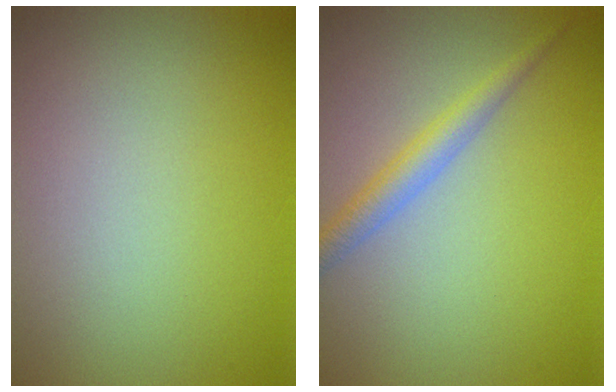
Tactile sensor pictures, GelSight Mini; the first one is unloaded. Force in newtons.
{"total": 2.5, "press": 2.5, "slide": 0.1}